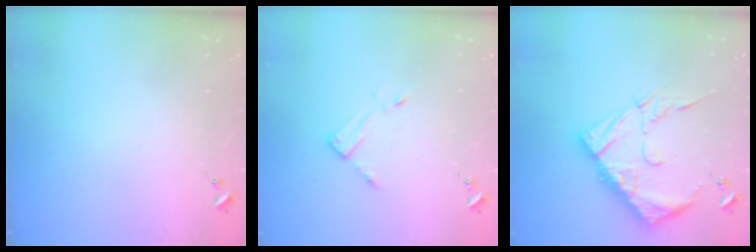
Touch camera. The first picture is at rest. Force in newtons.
{"total": 3.5, "press": 3.4, "slide": 0.3}
{"total": 16.8, "press": 16.7, "slide": 1.7}